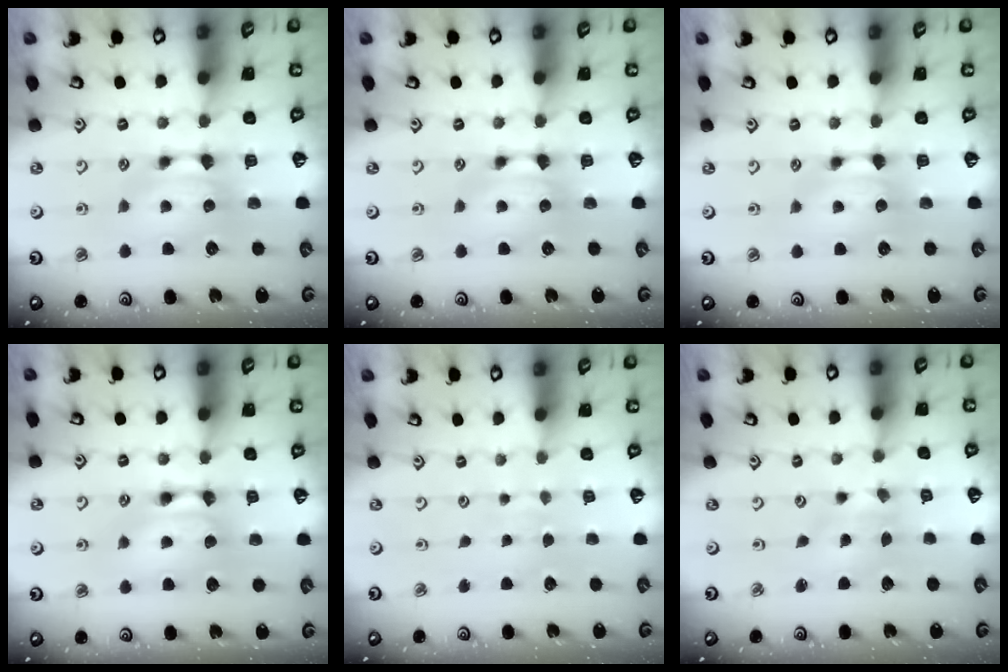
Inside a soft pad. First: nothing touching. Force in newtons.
{"total": 0.0}
{"total": 0.6, "press": 0.2, "slide": 0.6}
{"total": 1.9, "press": 1.9, "slide": 0.1}
{"total": 4.5, "press": 4.5, "slide": 0.1}
{"total": 1.7, "press": 1.3, "slide": 1.0}